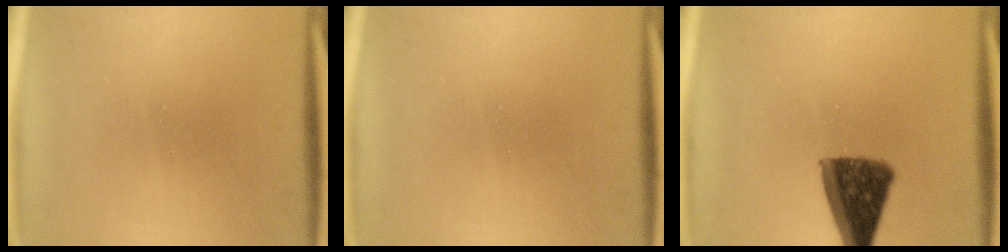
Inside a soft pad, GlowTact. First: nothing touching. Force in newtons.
{"total": 0.0}
{"total": 10.9}